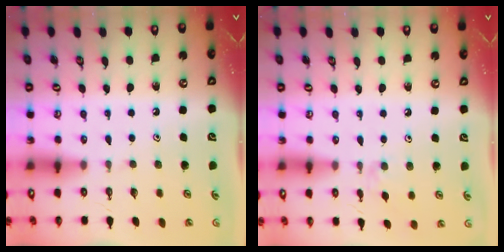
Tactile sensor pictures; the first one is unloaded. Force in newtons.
{"total": 2.6, "press": 2.6, "slide": 0.5}